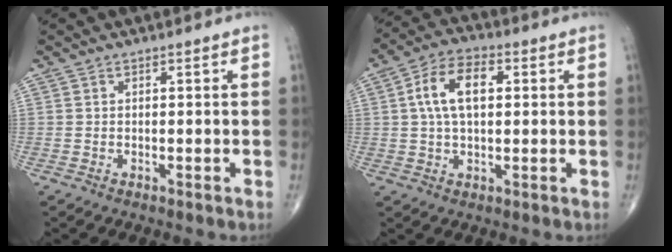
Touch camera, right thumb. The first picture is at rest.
{"total": 9.7, "force": [1.6, 5.4, 7.9], "torque": [-0.140, 0.018, 0.022]}